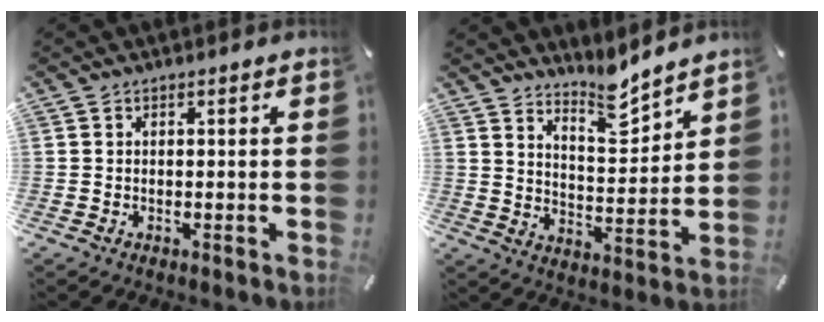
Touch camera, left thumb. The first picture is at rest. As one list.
[{"total": 9.0, "force": [8.3, 2.3, 2.7], "torque": [-0.034, -0.070, 0.149]}]